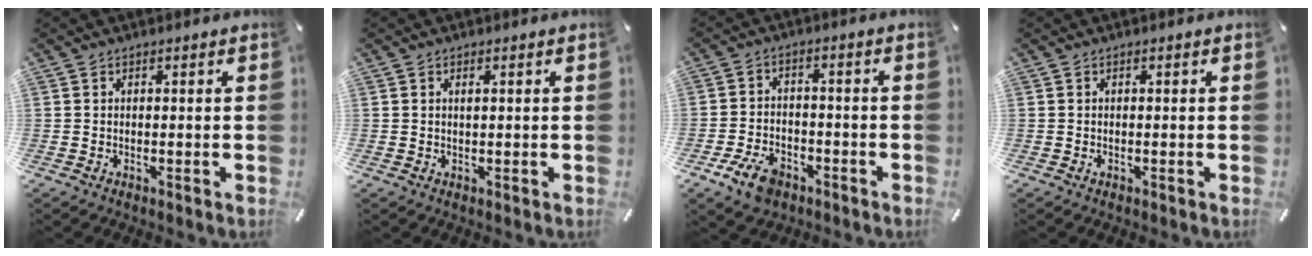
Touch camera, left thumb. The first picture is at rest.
{"total": 1.0, "force": [0.3, 0.4, 0.9], "torque": [-0.017, 0.001, 0.005]}
{"total": 7.5, "force": [-4.4, 4.6, 3.9], "torque": [-0.087, 0.018, -0.084]}
{"total": 0.6, "force": [-0.3, 0.4, 0.4], "torque": [-0.006, 0.000, -0.006]}